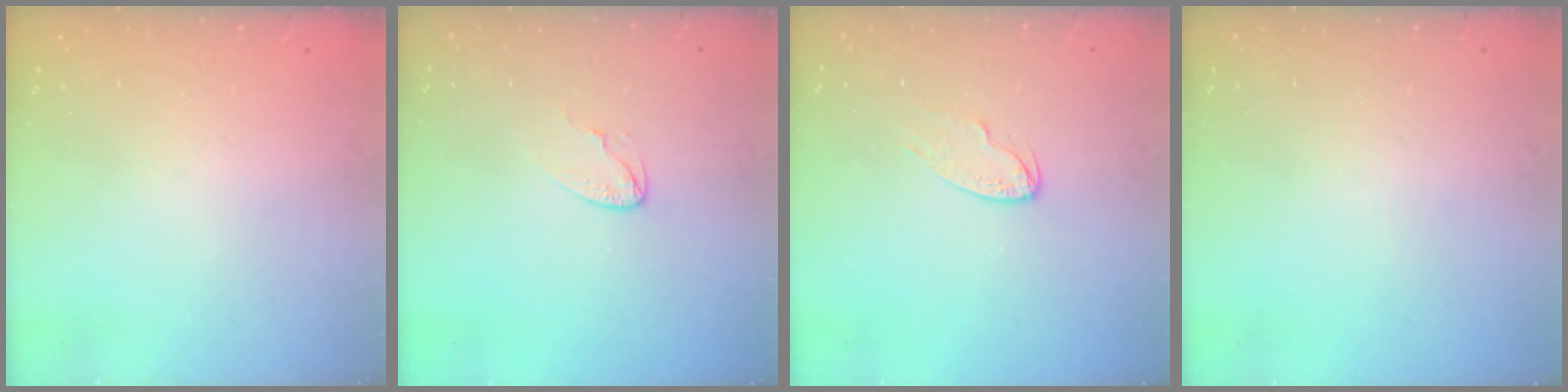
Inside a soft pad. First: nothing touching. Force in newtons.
{"total": 3.6, "press": 3.6, "slide": 0.3}
{"total": 5.4, "press": 5.3, "slide": 0.6}
{"total": 0.0}